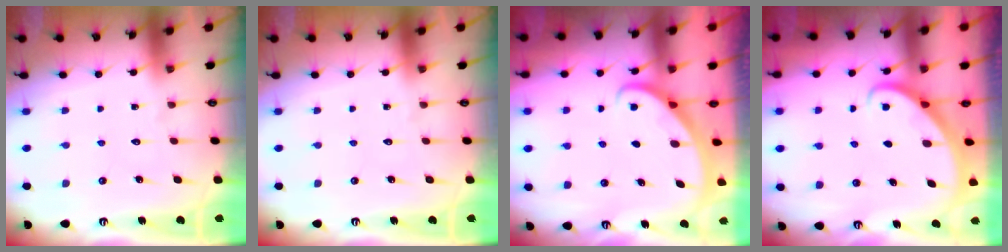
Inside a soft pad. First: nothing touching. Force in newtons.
{"total": 0.0}
{"total": 2.6, "press": 2.6, "slide": 0.1}
{"total": 2.8, "press": 2.8, "slide": 0.2}